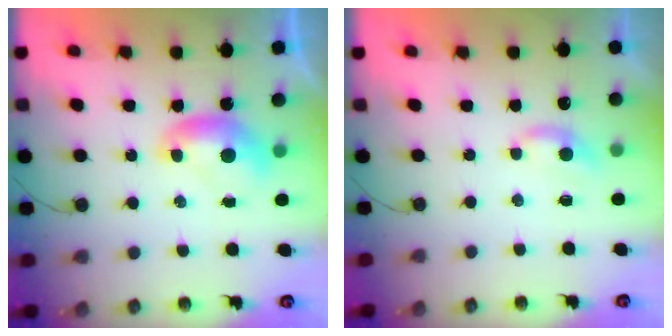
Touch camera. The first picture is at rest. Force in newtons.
{"total": 1.7, "press": 1.6, "slide": 0.4}